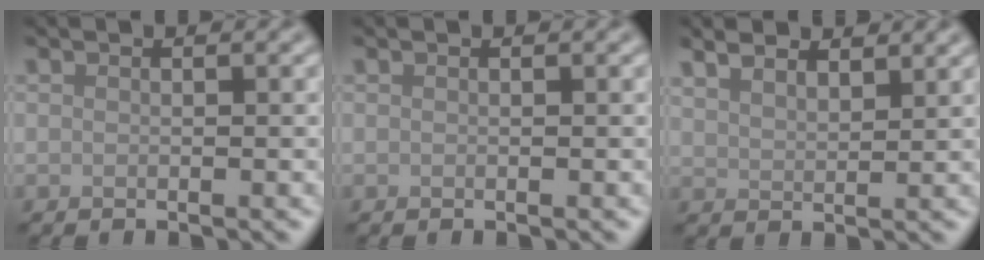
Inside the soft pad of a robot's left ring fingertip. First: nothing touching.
{"total": 0.0}
{"total": 4.5, "force": [3.6, 1.7, 2.1], "torque": [-0.035, 0.012, 0.049]}